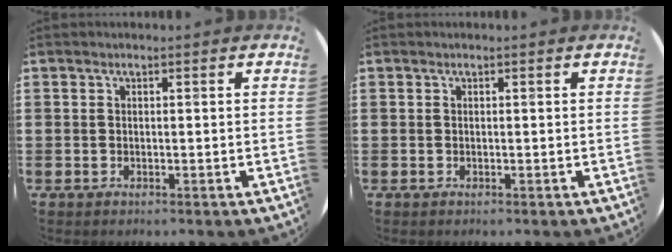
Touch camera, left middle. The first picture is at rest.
{"total": 0.0}